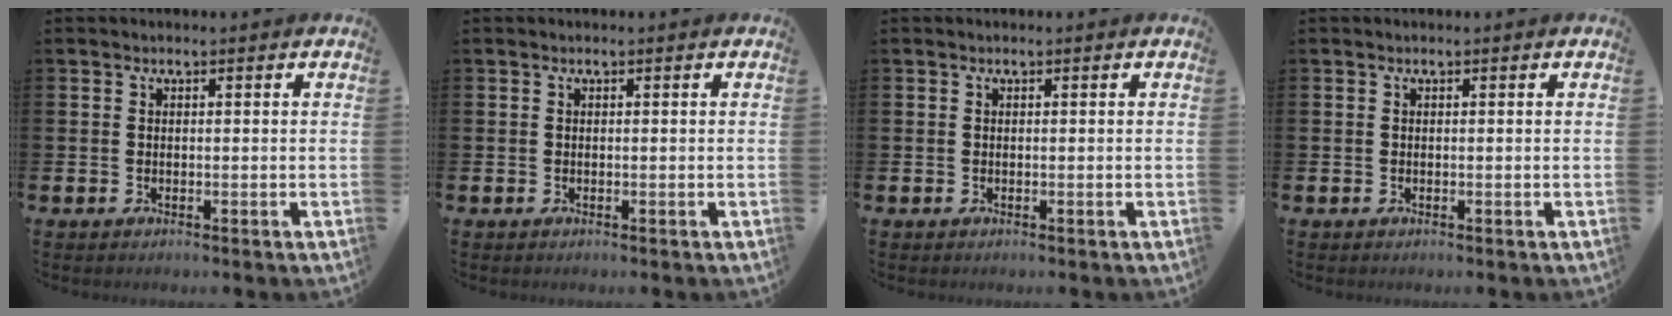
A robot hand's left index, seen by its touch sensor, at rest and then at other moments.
{"total": 0.0}
{"total": 0.0}
{"total": 0.0}